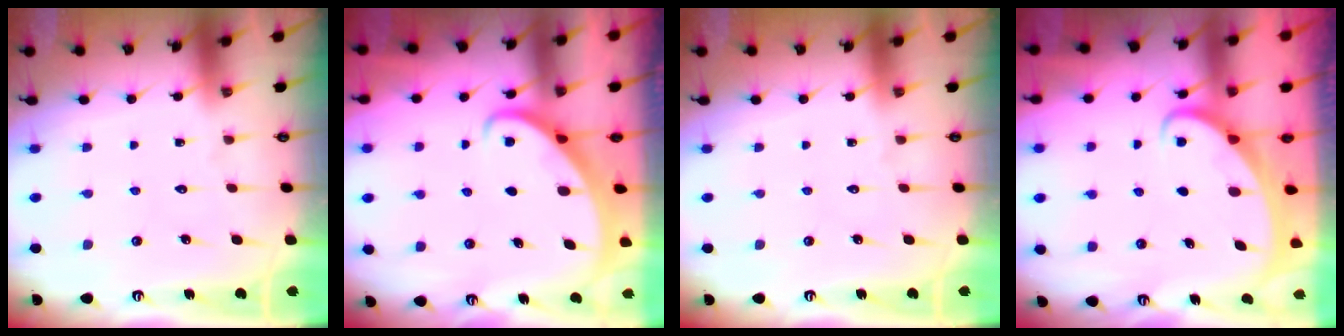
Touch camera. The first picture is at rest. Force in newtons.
{"total": 2.3, "press": 2.3, "slide": 0.2}
{"total": 0.0}
{"total": 2.1, "press": 2.1, "slide": 0.2}